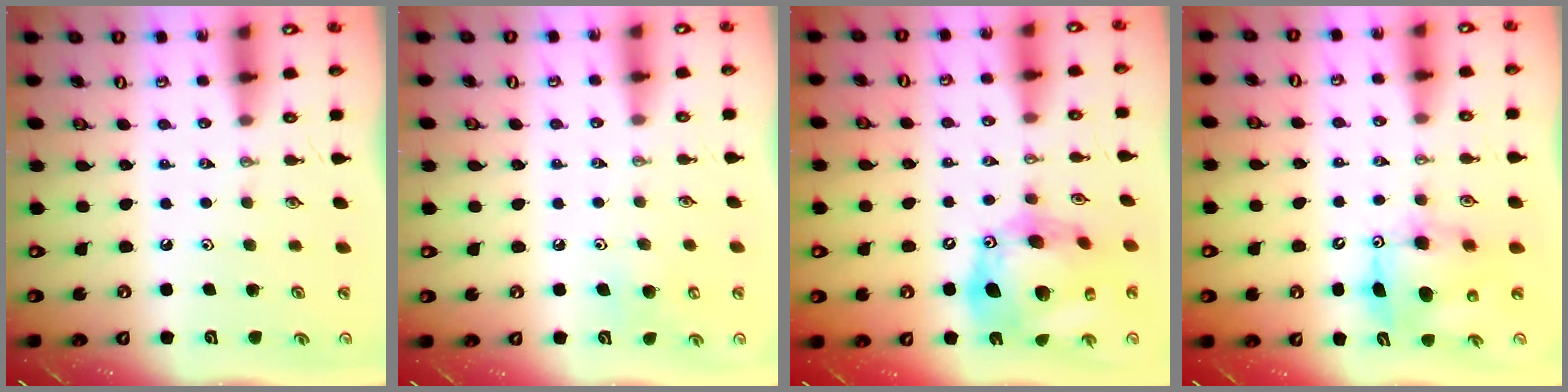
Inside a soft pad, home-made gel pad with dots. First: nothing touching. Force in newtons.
{"total": 6.7, "press": 6.7, "slide": 0.6}
{"total": 21.3, "press": 21.1, "slide": 2.5}
{"total": 8.5, "press": 8.5, "slide": 0.9}